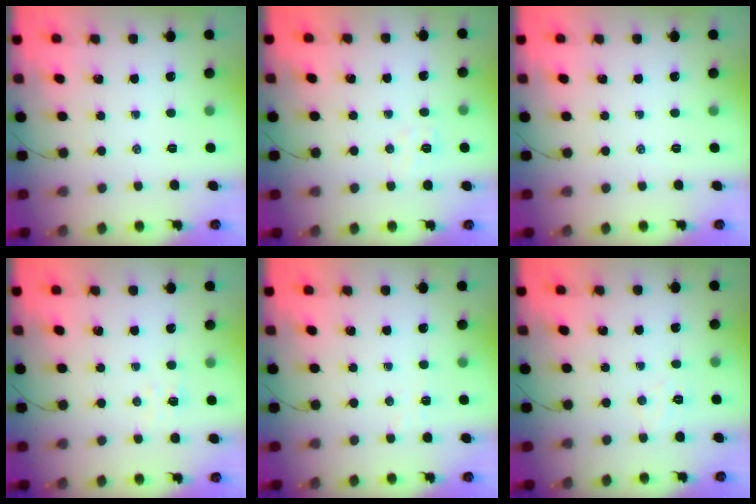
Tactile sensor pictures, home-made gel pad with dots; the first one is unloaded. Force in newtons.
{"total": 4.1, "press": 4.0, "slide": 0.9}
{"total": 0.0}
{"total": 3.4, "press": 3.3, "slide": 0.8}
{"total": 2.9, "press": 2.8, "slide": 0.6}
{"total": 4.0, "press": 3.9, "slide": 0.8}